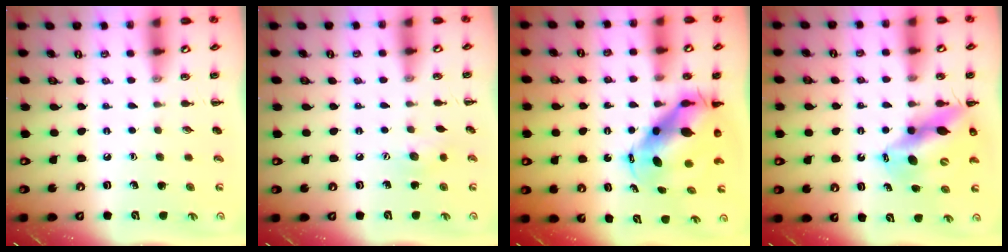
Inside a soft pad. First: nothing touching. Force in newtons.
{"total": 6.9, "press": 6.7, "slide": 1.7}
{"total": 8.8, "press": 8.5, "slide": 2.2}
{"total": 13.6, "press": 13.1, "slide": 3.5}